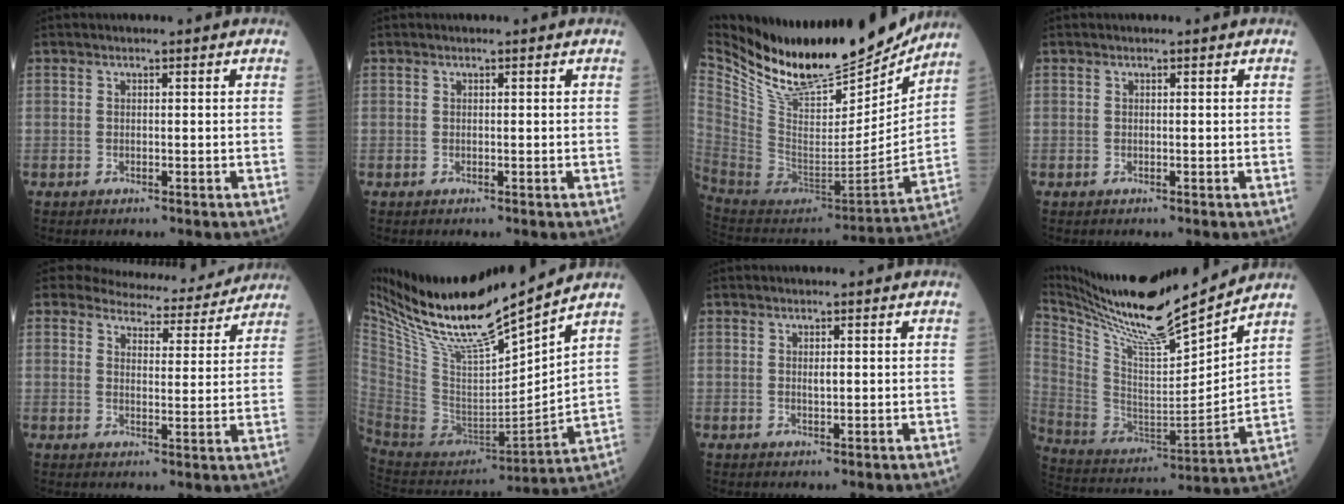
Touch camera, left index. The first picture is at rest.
{"total": 0.0}
{"total": 25.5, "force": [21.6, 6.6, 11.7], "torque": [-0.221, -0.040, 0.359]}
{"total": 0.0}
{"total": 12.3, "force": [11.7, 3.3, 1.9], "torque": [-0.010, -0.010, 0.136]}
{"total": 20.9, "force": [16.8, 1.3, 12.4], "torque": [-0.224, -0.004, 0.319]}
{"total": 0.9, "force": [0.2, 0.3, 0.8], "torque": [-0.017, -0.002, 0.006]}
{"total": 21.5, "force": [18.8, 0.0, 10.4], "torque": [-0.204, -0.027, 0.332]}